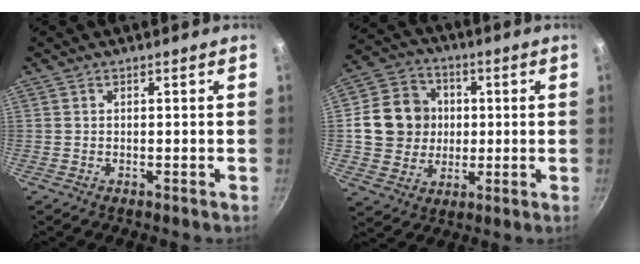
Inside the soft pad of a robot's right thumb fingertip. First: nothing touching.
{"total": 13.7, "force": [1.0, 12.4, 5.8], "torque": [-0.076, 0.017, 0.014]}